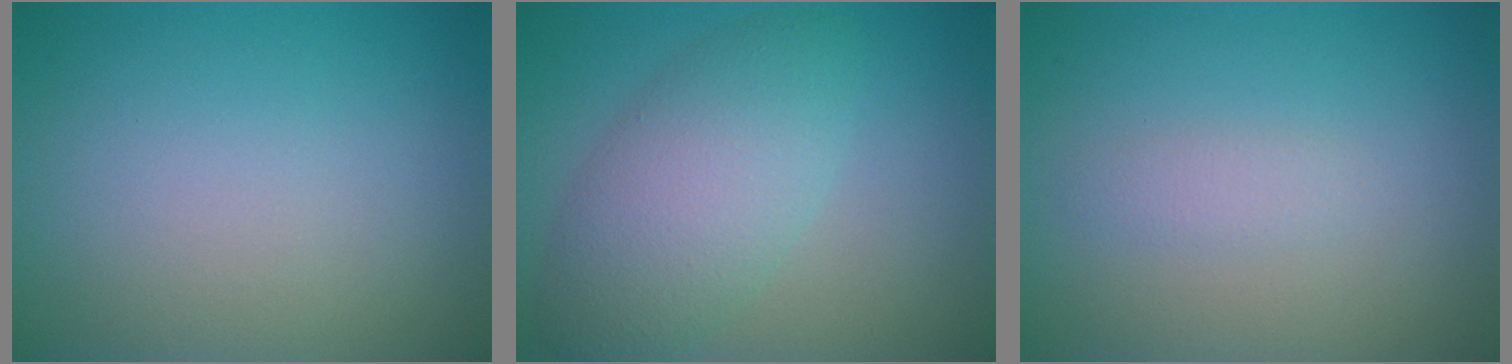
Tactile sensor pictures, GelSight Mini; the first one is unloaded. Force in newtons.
{"total": 5.7, "press": 5.7, "slide": 0.0}
{"total": 1.1, "press": 1.1, "slide": 0.1}